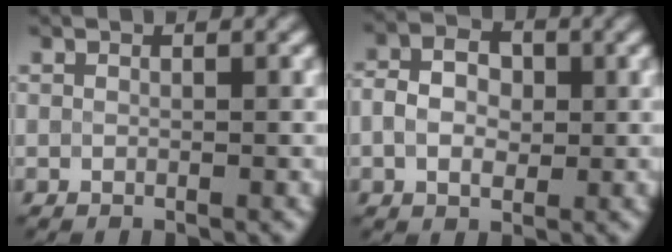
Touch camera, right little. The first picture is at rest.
{"total": 3.3, "force": [0.0, 2.5, 2.2], "torque": [-0.034, 0.002, -0.007]}